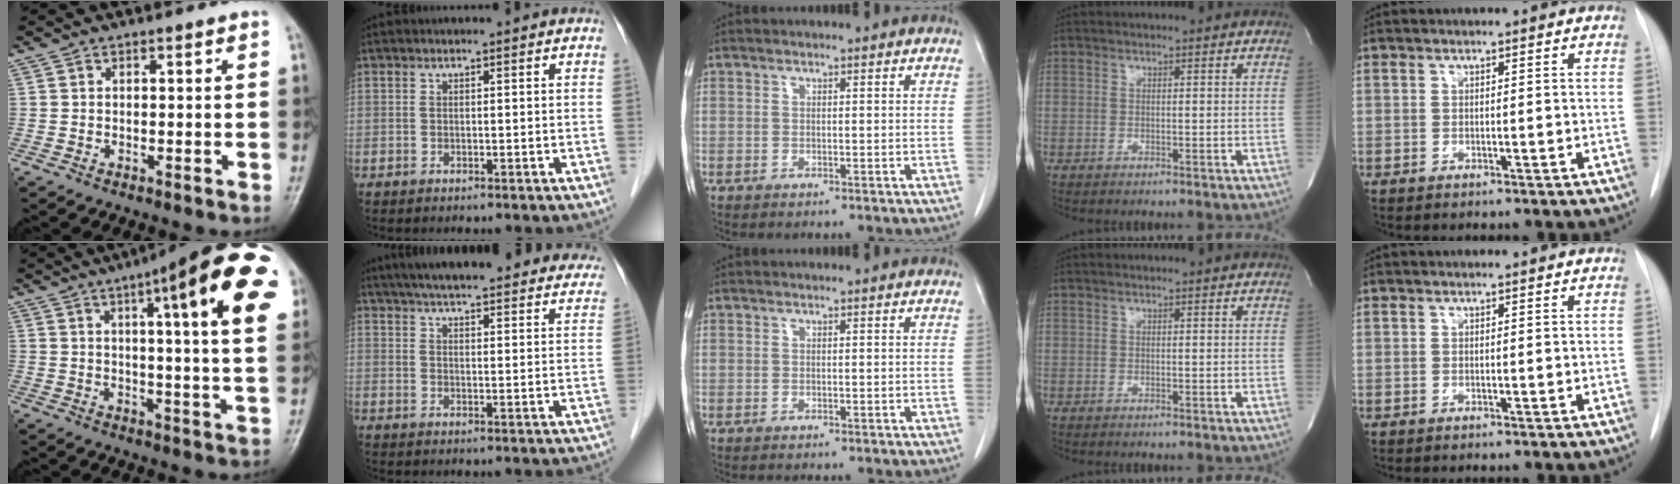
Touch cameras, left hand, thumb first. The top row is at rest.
{"thumb": {"total": 23.7, "force": [9.3, 4.3, 21.4], "torque": [-0.250, -0.009, 0.116]}, "index": {"total": 29.0, "force": [25.9, 5.1, 11.9], "torque": [-0.186, -0.024, 0.311]}}